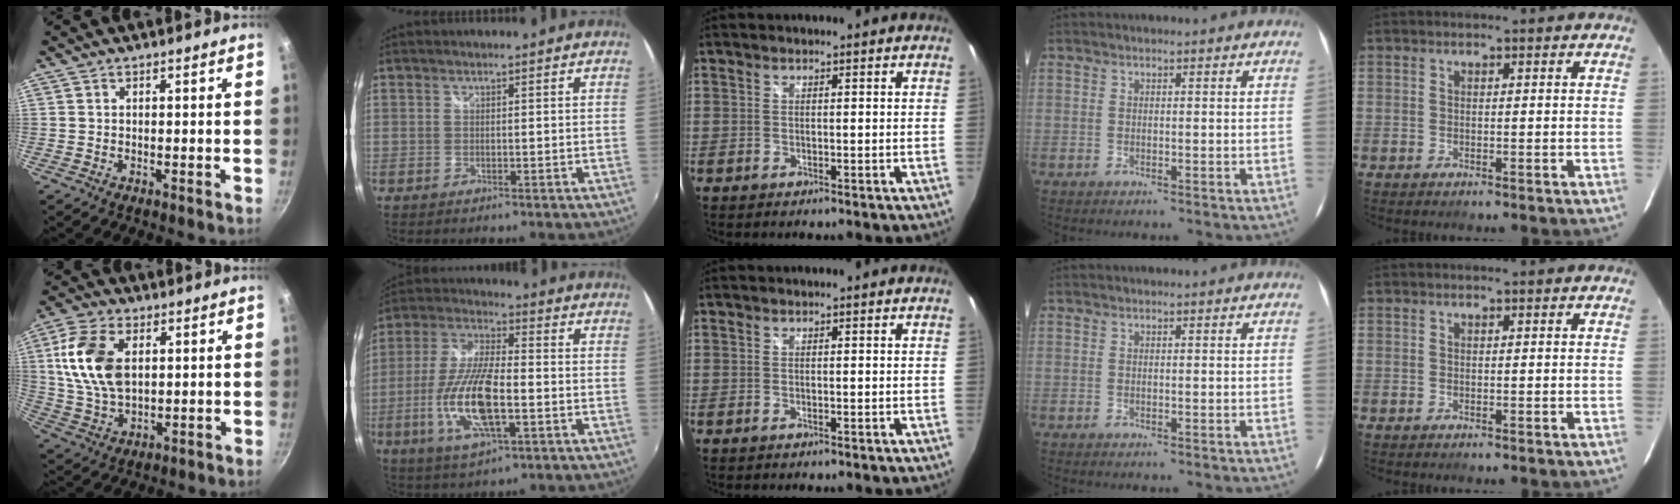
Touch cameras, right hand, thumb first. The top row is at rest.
{"thumb": {"total": 13.9, "force": [3.1, 8.4, 10.6], "torque": [-0.195, -0.006, 0.063]}, "index": {"total": 15.4, "force": [-4.1, 5.0, 14.0], "torque": [-0.291, -0.010, -0.078]}}